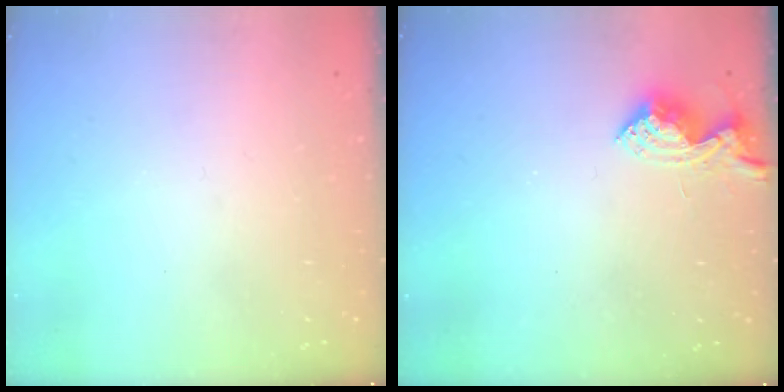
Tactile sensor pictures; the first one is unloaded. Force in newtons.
{"total": 10.1, "press": 10.1, "slide": 0.5}